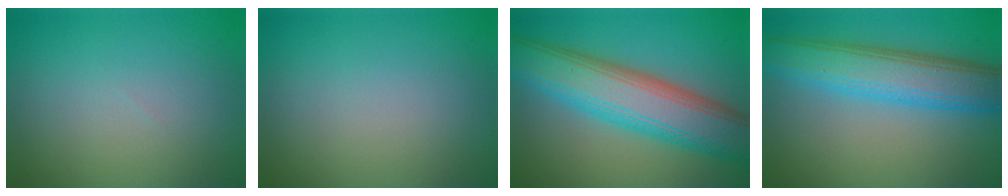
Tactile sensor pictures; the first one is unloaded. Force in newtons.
{"total": 0.0}
{"total": 10.4, "press": 10.4, "slide": 0.2}
{"total": 7.5, "press": 7.5, "slide": 0.2}